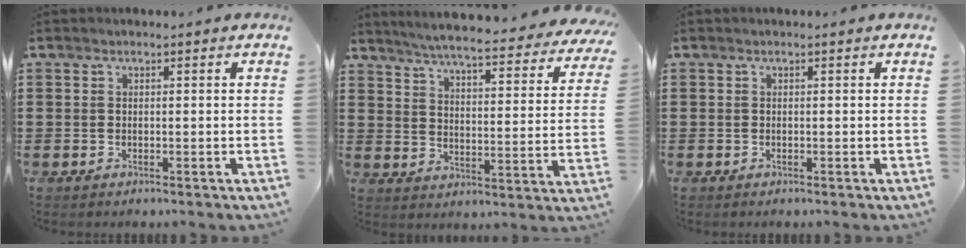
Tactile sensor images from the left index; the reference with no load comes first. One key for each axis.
{"total": 6.0, "fx": 5.5, "fy": -0.6, "fz": 2.4, "tx": -0.063, "ty": -0.048, "tz": 0.088}
{"total": 0.0}